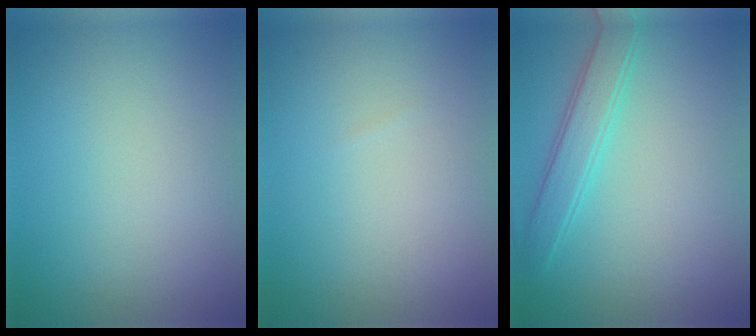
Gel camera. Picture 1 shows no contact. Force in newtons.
{"total": 0.0}
{"total": 3.0, "press": 3.0, "slide": 0.0}